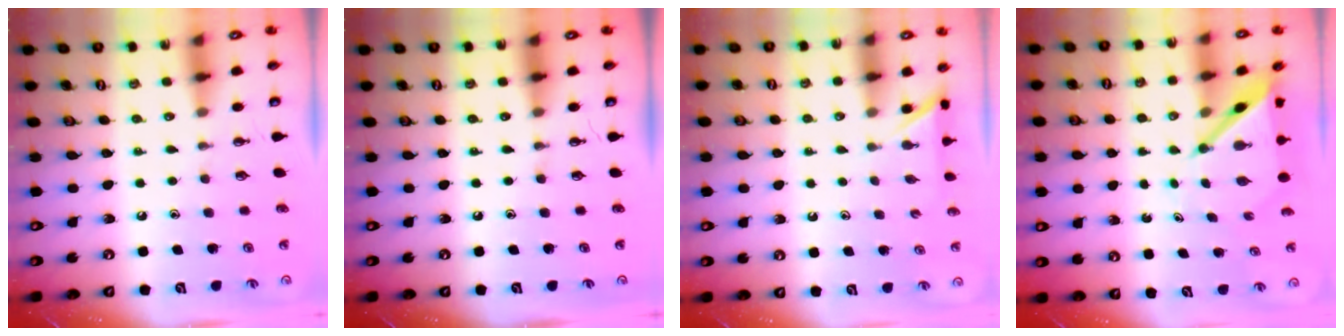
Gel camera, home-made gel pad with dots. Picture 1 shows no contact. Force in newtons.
{"total": 0.0}
{"total": 1.6, "press": 1.6, "slide": 0.2}
{"total": 5.9, "press": 5.9, "slide": 0.6}